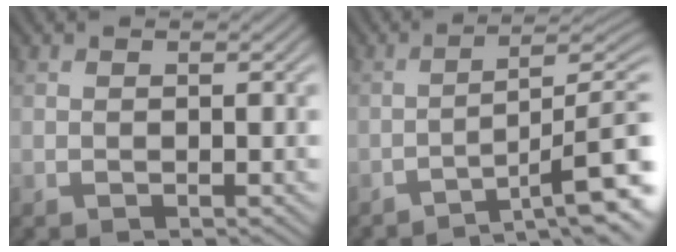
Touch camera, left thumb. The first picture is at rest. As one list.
[{"total": 10.5, "force": [-6.2, 1.7, 8.3], "torque": [-0.115, 0.014, -0.090]}]